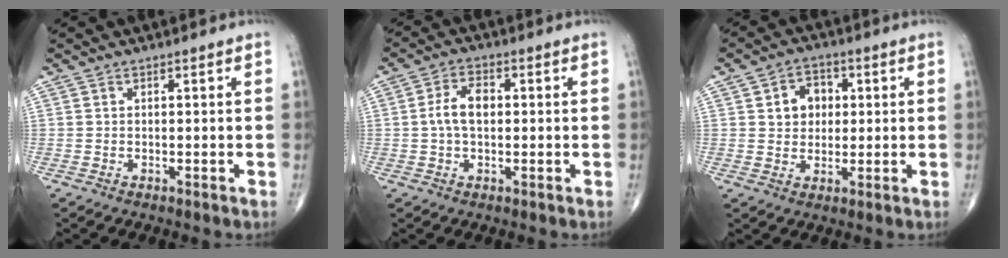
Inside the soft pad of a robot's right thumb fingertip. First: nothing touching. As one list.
[{"total": 5.6, "force": [0.2, 3.2, 4.6], "torque": [-0.090, 0.015, -0.001]}, {"total": 6.6, "force": [1.4, 5.4, 3.6], "torque": [-0.024, 0.003, 0.020]}]